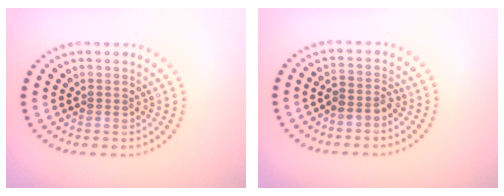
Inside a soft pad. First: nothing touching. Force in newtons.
{"total": 2.0, "press": 1.6, "slide": 1.1}